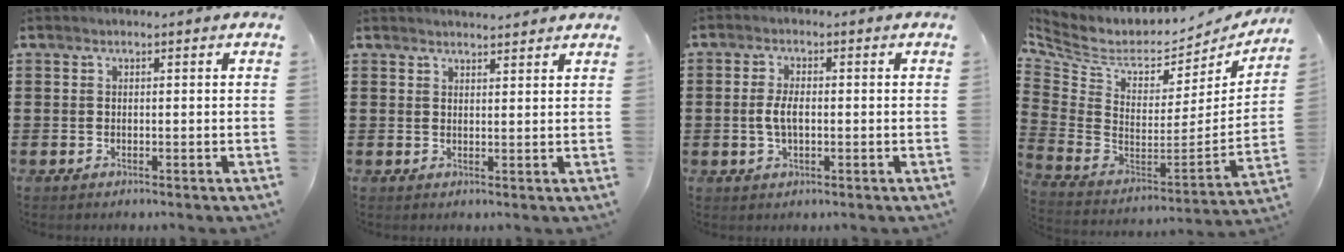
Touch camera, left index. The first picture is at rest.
{"total": 2.1, "force": [2.1, 0.0, 0.1], "torque": [-0.007, -0.002, 0.041]}
{"total": 3.6, "force": [-0.2, 1.6, 3.2], "torque": [-0.077, -0.002, -0.010]}
{"total": 5.4, "force": [4.1, 2.5, 2.4], "torque": [-0.078, -0.050, 0.068]}